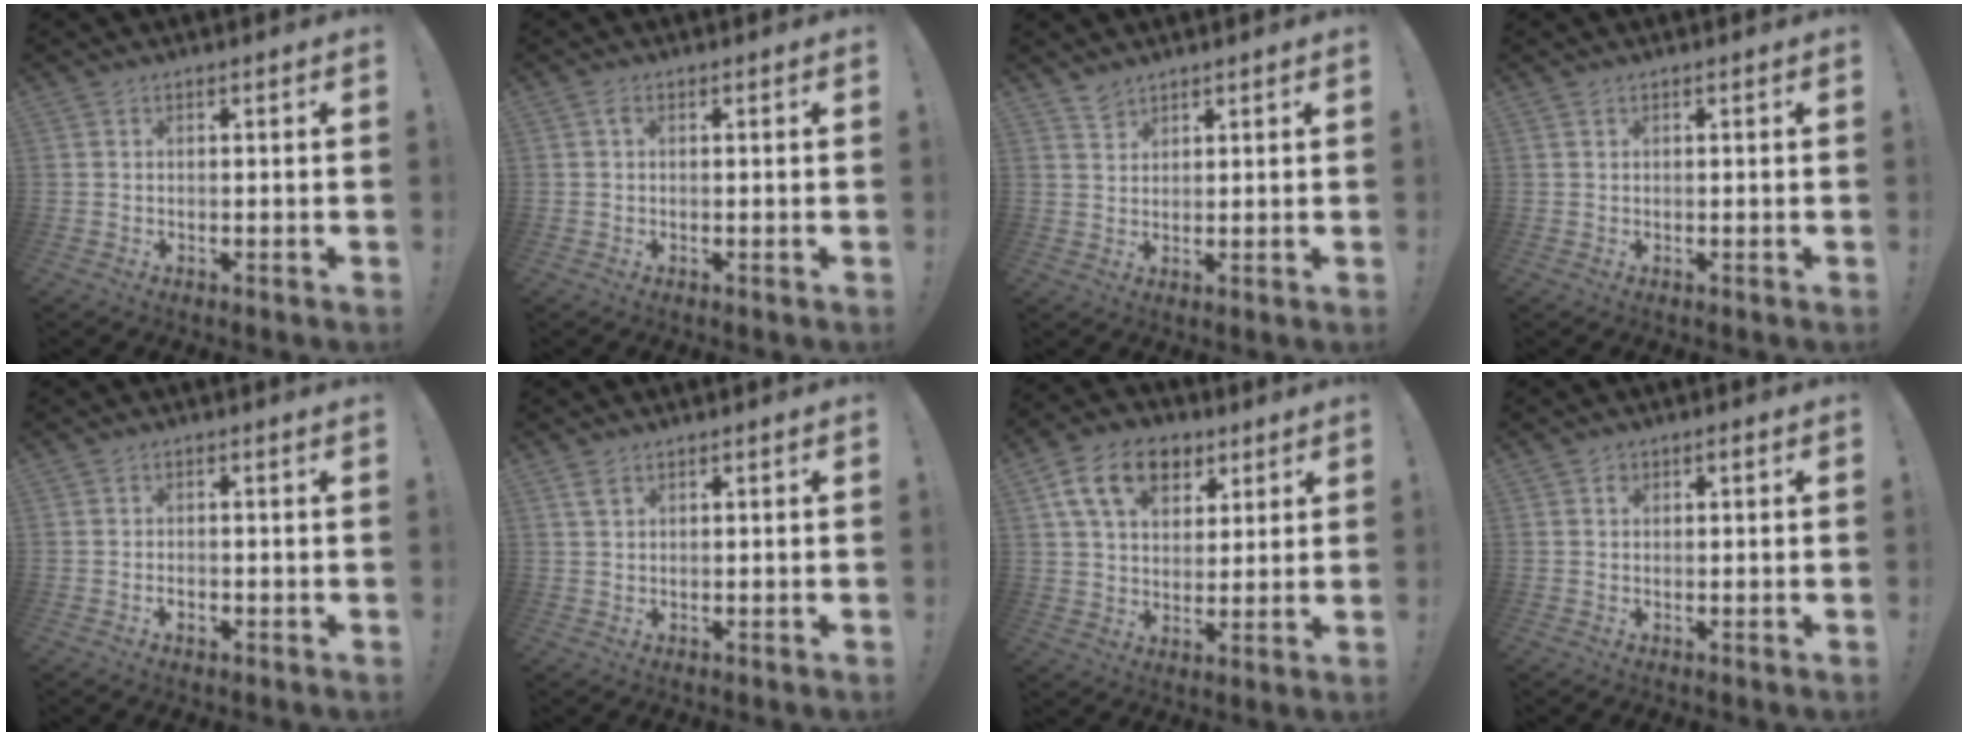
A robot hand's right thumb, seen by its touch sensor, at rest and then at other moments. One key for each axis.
{"total": 1.0, "fx": 0.2, "fy": 0.5, "fz": 0.8, "tx": -0.023, "ty": 0.007, "tz": 0.003}
{"total": 2.8, "fx": 2.6, "fy": 1.1, "fz": 0.5, "tx": 0.000, "ty": -0.018, "tz": 0.048}
{"total": 0.0}
{"total": 1.5, "fx": -0.6, "fy": 0.6, "fz": 1.1, "tx": -0.012, "ty": 0.000, "tz": -0.013}
{"total": 2.6, "fx": 1.5, "fy": 1.4, "fz": 1.6, "tx": -0.030, "ty": 0.002, "tz": 0.028}
{"total": 15.2, "fx": 7.3, "fy": 10.3, "fz": 8.4, "tx": -0.140, "ty": -0.018, "tz": 0.139}
{"total": 1.0, "fx": 0.4, "fy": 0.8, "fz": 0.5, "tx": -0.012, "ty": 0.005, "tz": 0.006}